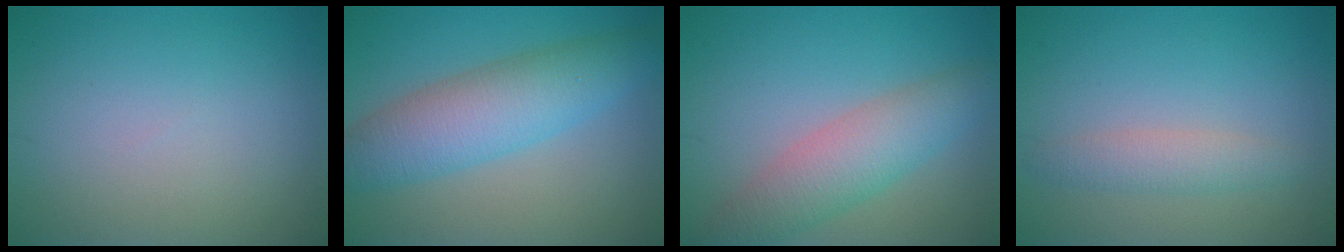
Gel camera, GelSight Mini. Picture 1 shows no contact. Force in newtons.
{"total": 6.7, "press": 6.7, "slide": 0.1}
{"total": 5.0, "press": 5.0, "slide": 0.3}
{"total": 2.2, "press": 2.2, "slide": 0.1}